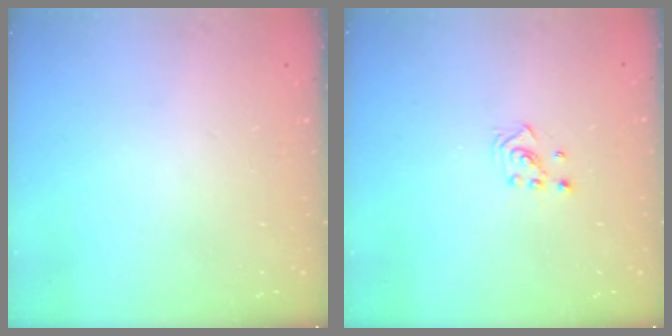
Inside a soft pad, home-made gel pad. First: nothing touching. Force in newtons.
{"total": 2.2, "press": 2.2, "slide": 0.2}